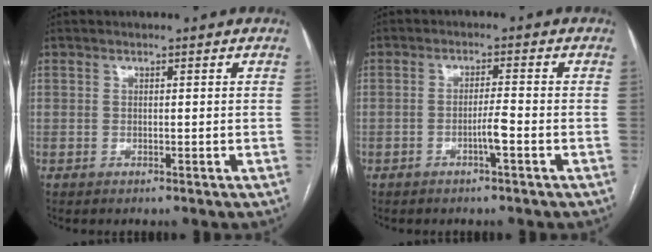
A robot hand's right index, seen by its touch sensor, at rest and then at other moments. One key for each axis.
{"total": 2.7, "fx": -1.2, "fy": -0.2, "fz": 2.4, "tx": -0.041, "ty": 0.000, "tz": -0.020}